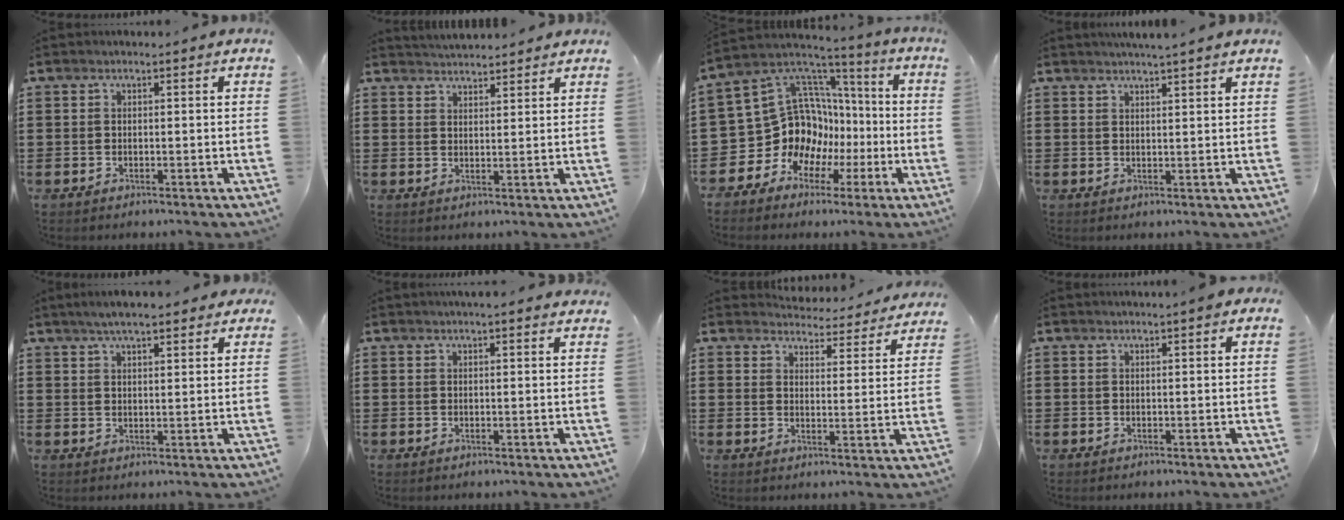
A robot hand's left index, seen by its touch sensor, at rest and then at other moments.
{"total": 2.9, "force": [2.9, -0.1, -0.1], "torque": [-0.006, -0.009, 0.054]}
{"total": 13.9, "force": [-1.1, 12.8, 5.3], "torque": [-0.160, -0.031, 0.002]}
{"total": 2.4, "force": [2.3, -0.4, 0.7], "torque": [-0.018, -0.002, 0.043]}
{"total": 4.7, "force": [3.9, 0.9, 2.6], "torque": [-0.058, 0.003, 0.069]}
{"total": 2.3, "force": [2.1, 0.0, 0.8], "torque": [-0.020, 0.002, 0.040]}
{"total": 4.5, "force": [4.5, 0.3, 0.2], "torque": [-0.017, -0.032, 0.077]}
{"total": 1.2, "force": [1.0, -0.1, 0.7], "torque": [-0.015, -0.001, 0.019]}